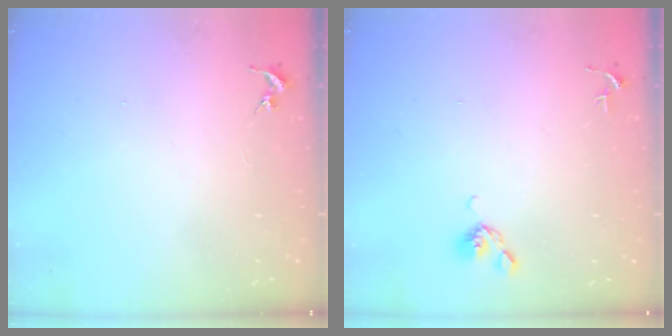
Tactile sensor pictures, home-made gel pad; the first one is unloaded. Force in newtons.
{"total": 4.4, "press": 4.3, "slide": 0.9}